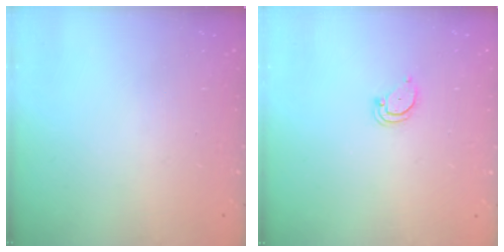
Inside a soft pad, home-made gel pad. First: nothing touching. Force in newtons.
{"total": 2.7, "press": 2.7, "slide": 0.2}